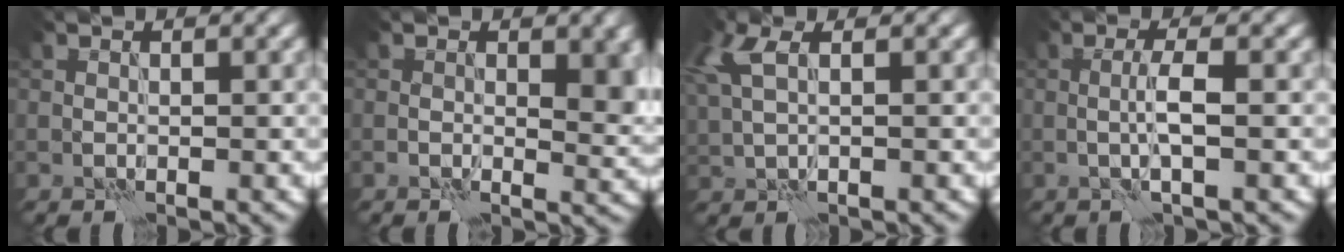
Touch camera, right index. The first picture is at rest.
{"total": 4.5, "force": [0.4, 2.4, 3.8], "torque": [-0.044, 0.001, 0.003]}
{"total": 3.6, "force": [1.3, 1.6, 2.9], "torque": [-0.074, 0.012, 0.028]}
{"total": 2.3, "force": [-0.3, 0.1, 2.3], "torque": [-0.046, 0.004, -0.008]}